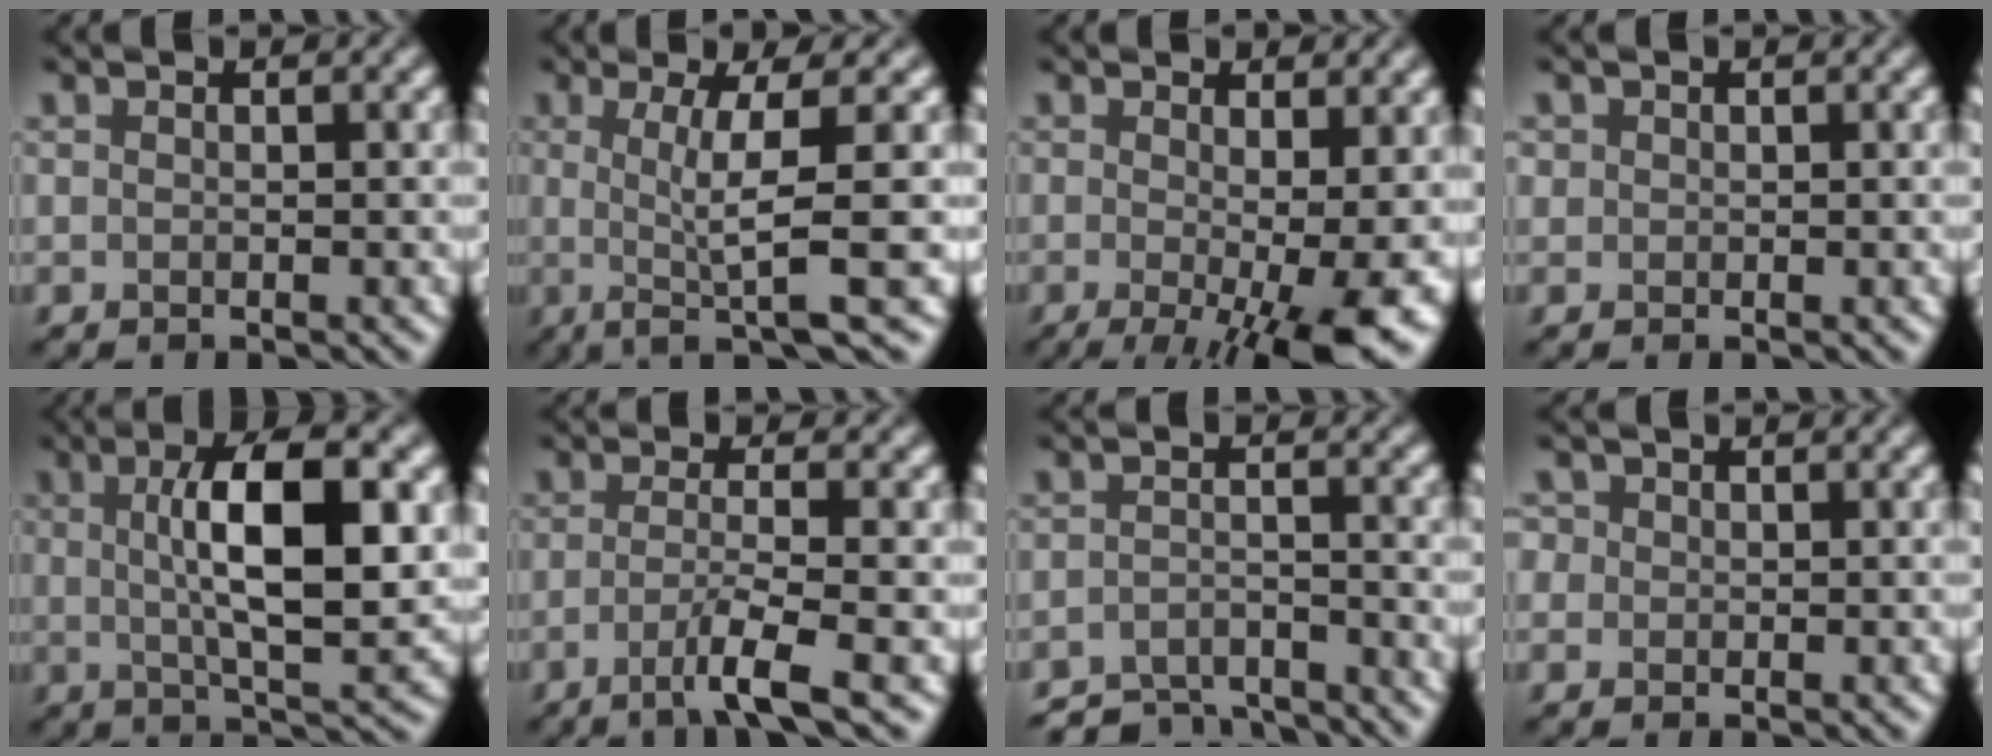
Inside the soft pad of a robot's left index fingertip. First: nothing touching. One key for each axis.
{"total": 6.1, "fx": -0.8, "fy": 0.7, "fz": 6.0, "tx": -0.101, "ty": -0.001, "tz": -0.018}
{"total": 8.9, "fx": -1.9, "fy": 2.3, "fz": 8.4, "tx": -0.114, "ty": -0.015, "tz": -0.023}
{"total": 0.6, "fx": 0.1, "fy": 0.6, "fz": 0.1, "tx": 0.000, "ty": -0.004, "tz": 0.002}
{"total": 9.5, "fx": 1.2, "fy": 3.1, "fz": 8.9, "tx": -0.139, "ty": 0.004, "tz": 0.015}
{"total": 3.9, "fx": -2.0, "fy": 0.3, "fz": 3.4, "tx": -0.056, "ty": -0.001, "tz": -0.052}
{"total": 5.4, "fx": -5.2, "fy": 1.1, "fz": 0.9, "tx": -0.015, "ty": -0.009, "tz": -0.090}
{"total": 2.5, "fx": 0.9, "fy": 2.0, "fz": 1.1, "tx": -0.033, "ty": 0.007, "tz": 0.015}